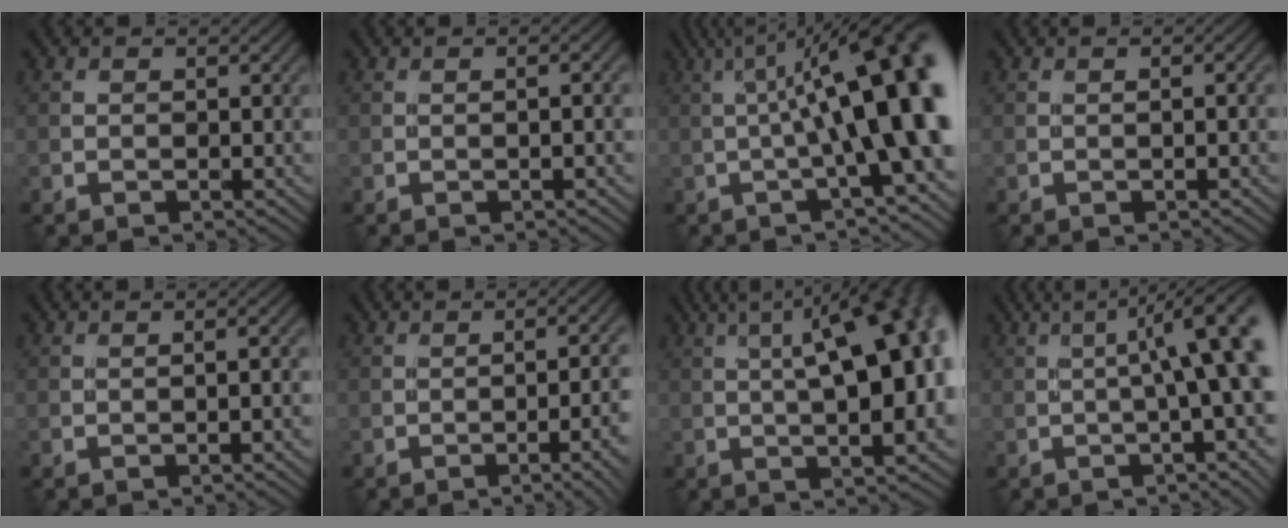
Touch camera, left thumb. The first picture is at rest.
{"total": 1.1, "force": [-0.2, -0.3, 1.1], "torque": [-0.017, 0.005, -0.006]}
{"total": 15.7, "force": [0.6, 3.5, 15.3], "torque": [-0.191, 0.029, 0.013]}
{"total": 0.9, "force": [-0.2, -0.5, 0.7], "torque": [-0.015, 0.004, -0.005]}
{"total": 2.1, "force": [-0.5, 0.0, 2.1], "torque": [-0.028, 0.007, -0.011]}
{"total": 9.5, "force": [-2.2, 2.7, 8.9], "torque": [-0.088, 0.004, -0.030]}
{"total": 15.6, "force": [2.0, 4.9, 14.6], "torque": [-0.184, 0.037, 0.022]}
{"total": 13.8, "force": [0.8, 2.6, 13.6], "torque": [-0.146, 0.029, 0.012]}